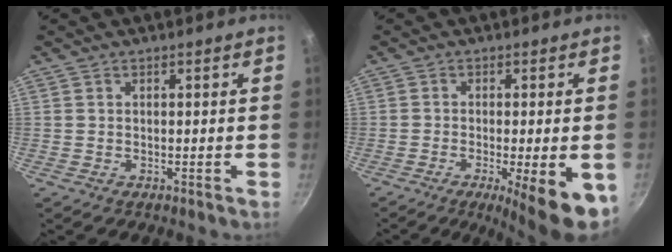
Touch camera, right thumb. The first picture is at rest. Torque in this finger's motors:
{"motor_torque": [0.41, 0.70, -0.20, -0.16, 0.29]}